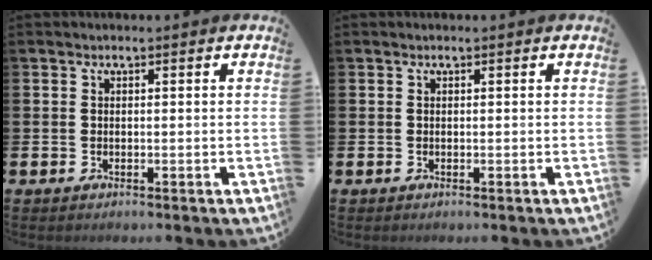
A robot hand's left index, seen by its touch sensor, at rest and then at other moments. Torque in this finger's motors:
{"motor_torque": [0.00, 0.00, 0.01, -0.01]}